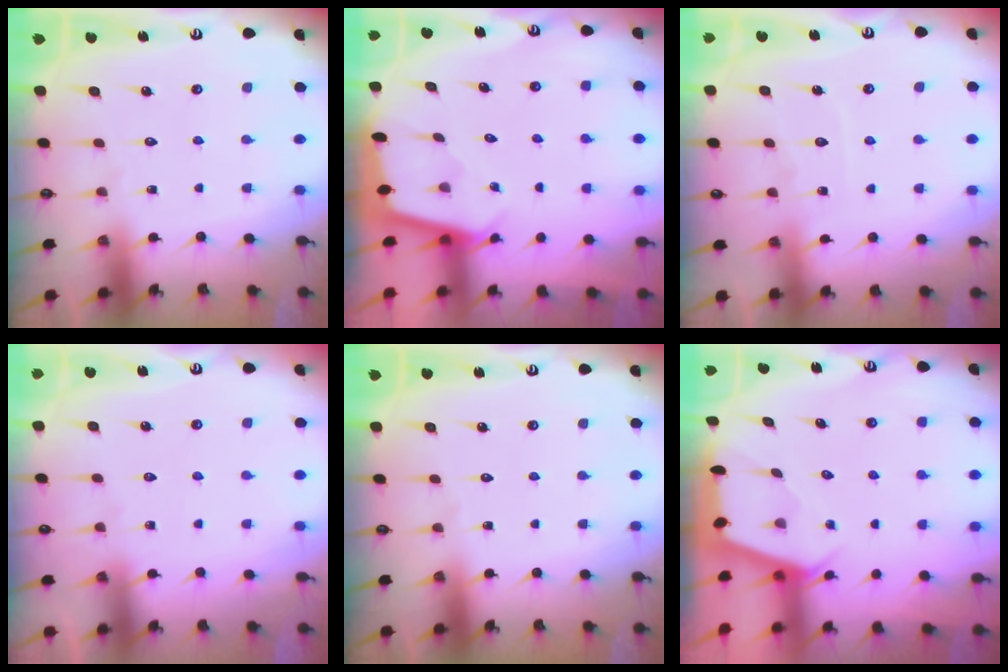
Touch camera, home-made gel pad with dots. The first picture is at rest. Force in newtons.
{"total": 1.8, "press": 1.8, "slide": 0.1}
{"total": 7.0, "press": 7.0, "slide": 0.7}
{"total": 4.8, "press": 4.8, "slide": 0.6}
{"total": 0.0}
{"total": 2.0, "press": 2.0, "slide": 0.3}